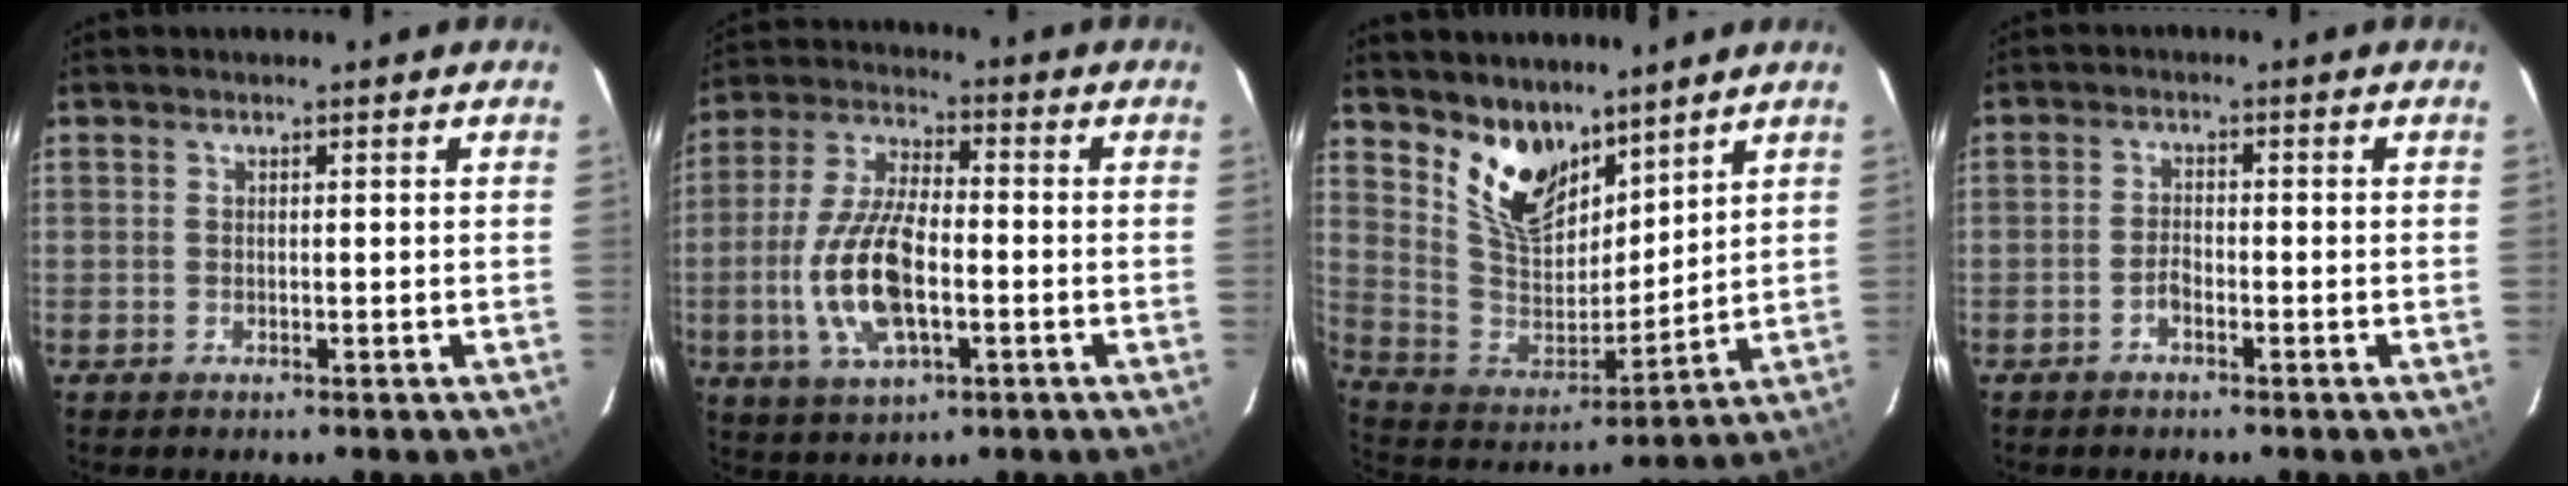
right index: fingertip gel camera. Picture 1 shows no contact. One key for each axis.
{"total": 14.3, "fx": -3.2, "fy": 5.9, "fz": 12.7, "tx": -0.270, "ty": -0.002, "tz": -0.060}
{"total": 13.5, "fx": 9.5, "fy": 7.1, "fz": 6.6, "tx": -0.135, "ty": -0.004, "tz": 0.191}
{"total": 2.0, "fx": -1.4, "fy": 0.8, "fz": 1.2, "tx": -0.027, "ty": 0.006, "tz": -0.028}